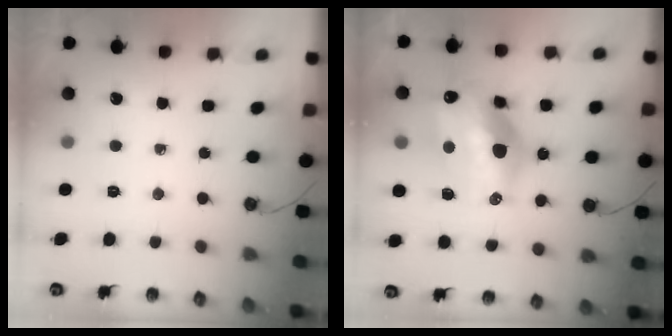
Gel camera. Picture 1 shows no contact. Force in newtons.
{"total": 20.1, "press": 20.0, "slide": 1.9}